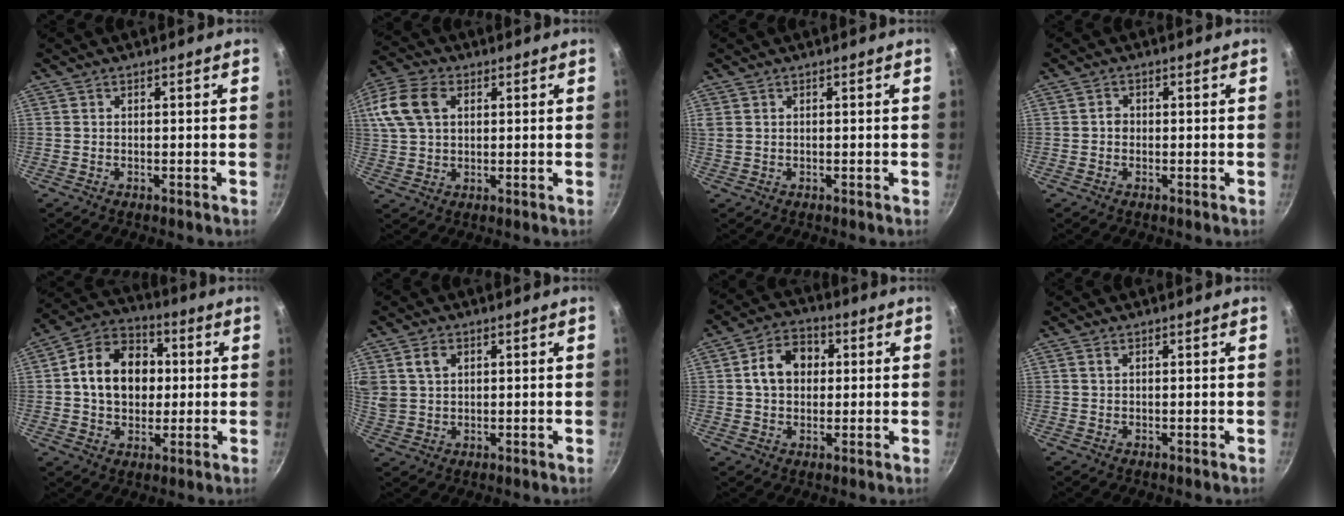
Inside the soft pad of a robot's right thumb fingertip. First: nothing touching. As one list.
[{"total": 14.5, "force": [4.5, 10.2, 9.3], "torque": [-0.214, 0.026, 0.079]}, {"total": 1.4, "force": [0.7, 1.0, 0.7], "torque": [-0.014, 0.003, 0.014]}, {"total": 1.4, "force": [-0.2, 1.2, 0.6], "torque": [-0.008, 0.007, -0.005]}, {"total": 14.7, "force": [1.4, 11.3, 9.3], "torque": [-0.124, 0.021, 0.009]}, {"total": 6.7, "force": [2.7, 5.0, 3.6], "torque": [-0.061, -0.001, 0.056]}, {"total": 8.9, "force": [1.4, 6.9, 5.5], "torque": [-0.063, 0.017, 0.013]}, {"total": 0.6, "force": [0.3, 0.3, 0.4], "torque": [-0.007, 0.001, 0.007]}]